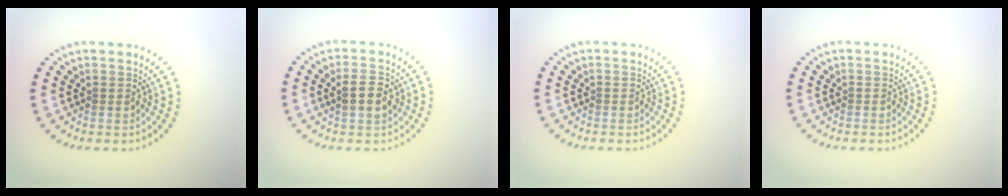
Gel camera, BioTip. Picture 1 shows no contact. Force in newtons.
{"total": 2.8, "press": 2.7, "slide": 0.5}
{"total": 0.0}
{"total": 0.0}